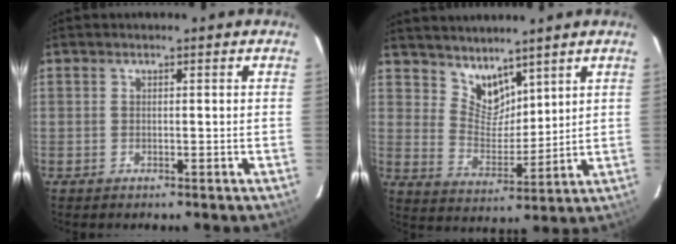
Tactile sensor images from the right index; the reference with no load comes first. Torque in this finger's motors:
{"motor_torque": [-0.10, 0.34, 0.02, 0.00]}